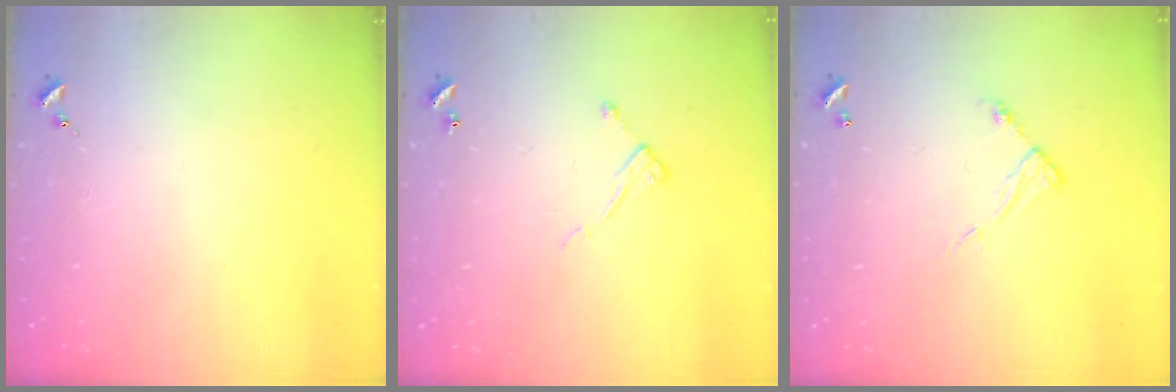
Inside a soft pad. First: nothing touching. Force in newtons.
{"total": 6.2, "press": 6.2, "slide": 0.4}
{"total": 6.4, "press": 6.4, "slide": 0.6}